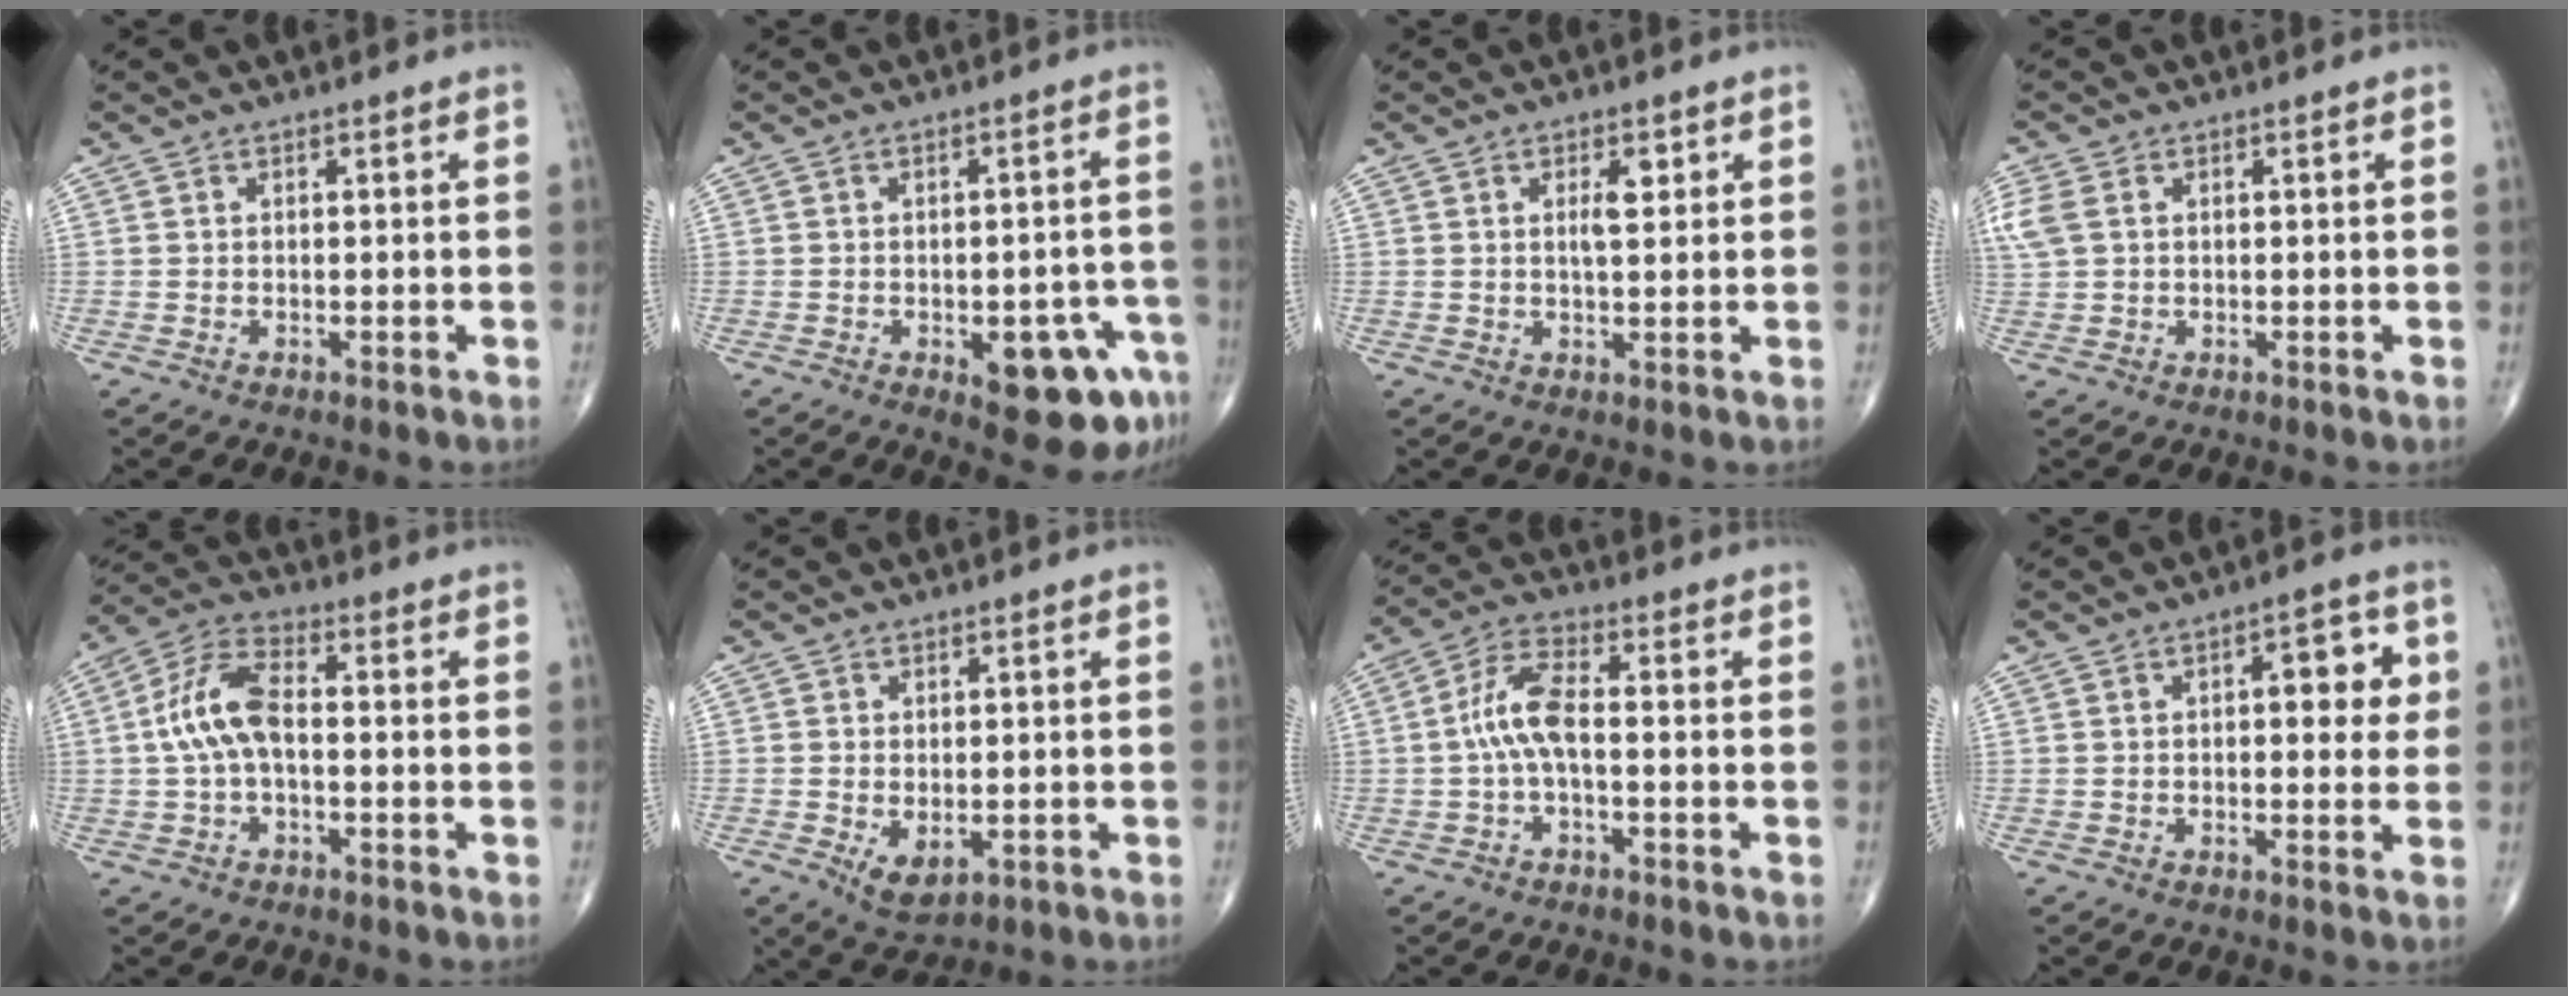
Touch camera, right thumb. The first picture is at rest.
{"total": 10.9, "force": [-4.8, 4.5, 8.7], "torque": [-0.080, 0.023, -0.049]}
{"total": 3.6, "force": [1.4, 1.3, 3.1], "torque": [-0.044, -0.007, 0.021]}
{"total": 5.1, "force": [1.2, 3.5, 3.5], "torque": [-0.109, 0.015, 0.029]}
{"total": 9.6, "force": [-0.3, 4.8, 8.3], "torque": [-0.176, 0.031, -0.012]}
{"total": 4.8, "force": [-1.1, 2.8, 3.7], "torque": [-0.056, -0.008, -0.005]}
{"total": 7.3, "force": [-0.7, 2.7, 6.8], "torque": [-0.149, 0.028, -0.021]}
{"total": 7.4, "force": [1.4, 3.3, 6.4], "torque": [-0.056, 0.003, 0.012]}